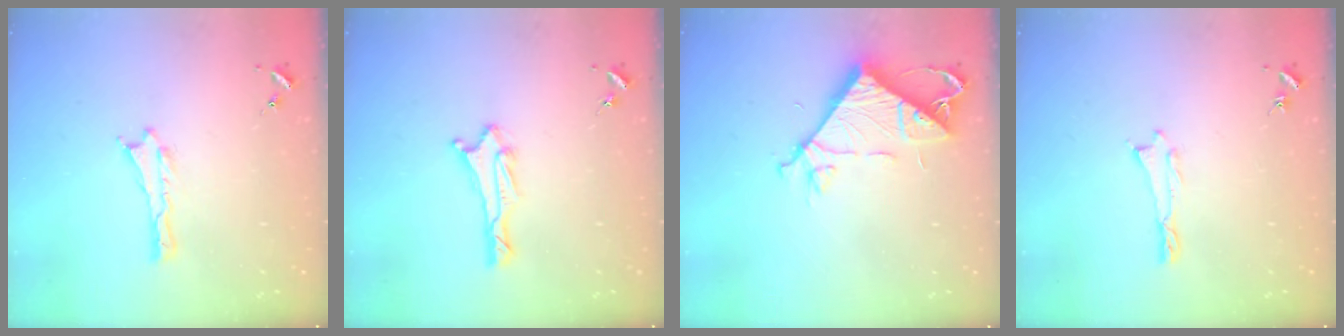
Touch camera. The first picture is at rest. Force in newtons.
{"total": 2.0, "press": 1.8, "slide": 0.8}
{"total": 9.5, "press": 9.5, "slide": 0.4}
{"total": 0.0}